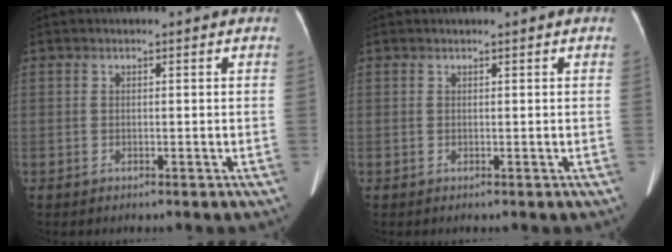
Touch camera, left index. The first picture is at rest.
{"total": 0.0}